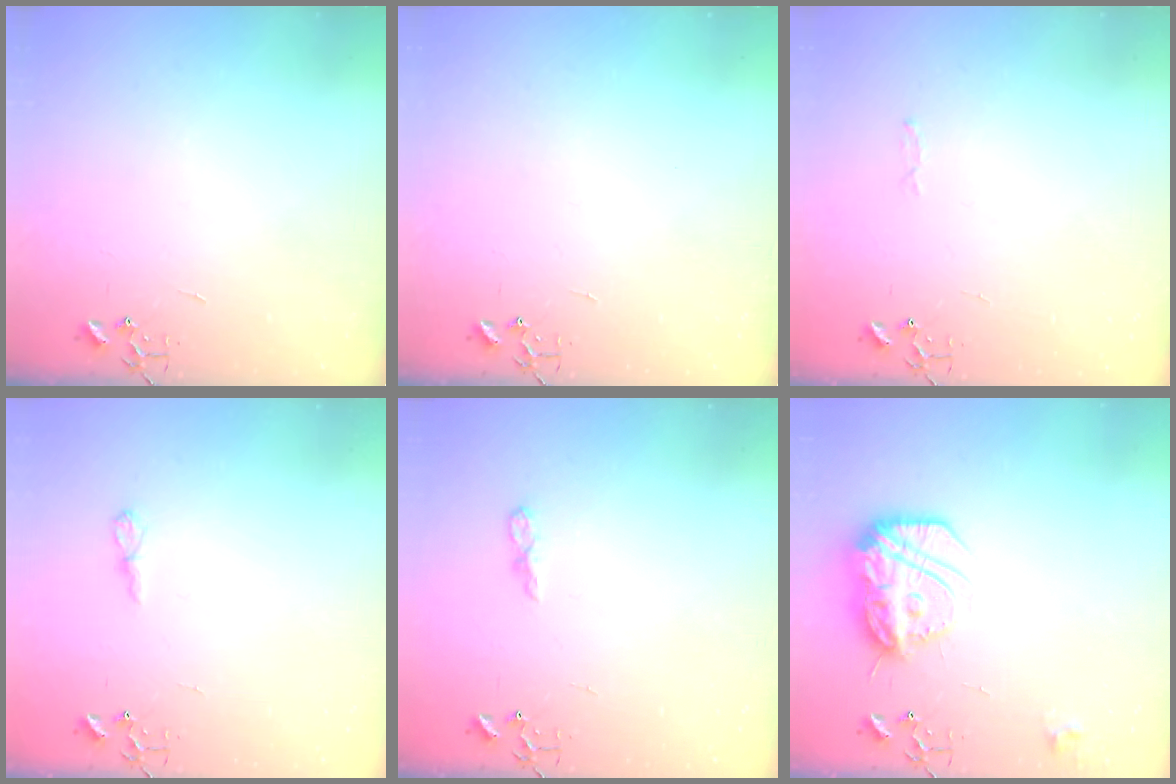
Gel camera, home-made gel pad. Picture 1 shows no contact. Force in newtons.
{"total": 0.0}
{"total": 2.8, "press": 2.8, "slide": 0.4}
{"total": 5.7, "press": 5.7, "slide": 0.3}
{"total": 5.0, "press": 5.0, "slide": 0.5}
{"total": 17.7, "press": 17.6, "slide": 1.8}